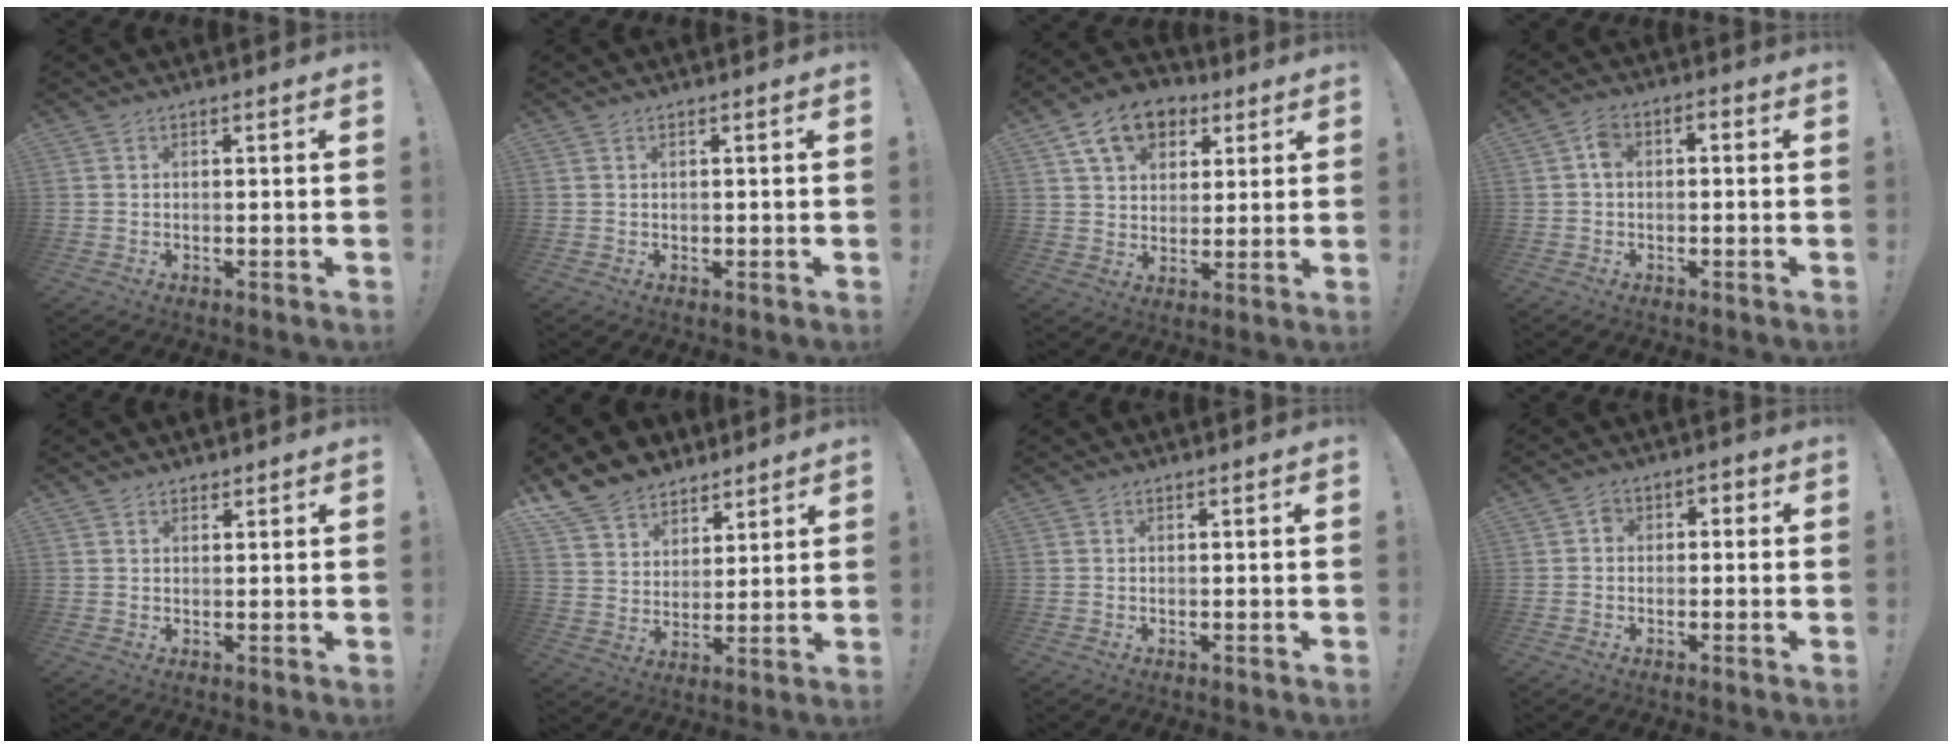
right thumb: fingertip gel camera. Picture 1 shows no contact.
{"total": 0.5, "force": [0.1, 0.5, -0.1], "torque": [-0.002, 0.004, 0.003]}
{"total": 12.5, "force": [6.4, 9.1, 5.8], "torque": [-0.085, -0.025, 0.123]}
{"total": 4.4, "force": [-1.2, 2.9, 3.0], "torque": [-0.055, 0.020, -0.020]}
{"total": 1.5, "force": [1.2, 0.8, 0.1], "torque": [0.010, -0.008, 0.021]}
{"total": 11.3, "force": [8.8, 6.9, 1.9], "torque": [-0.042, -0.066, 0.175]}
{"total": 0.0}
{"total": 3.7, "force": [-2.1, 2.6, 1.6], "torque": [-0.020, 0.017, -0.040]}